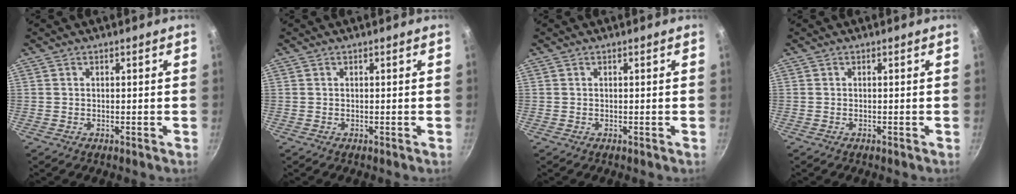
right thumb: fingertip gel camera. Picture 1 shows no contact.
{"total": 0.0}
{"total": 0.0}
{"total": 0.0}